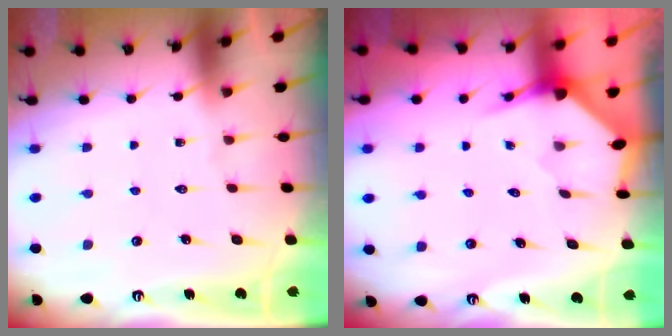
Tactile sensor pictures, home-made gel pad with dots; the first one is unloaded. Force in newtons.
{"total": 3.1, "press": 3.1, "slide": 0.2}